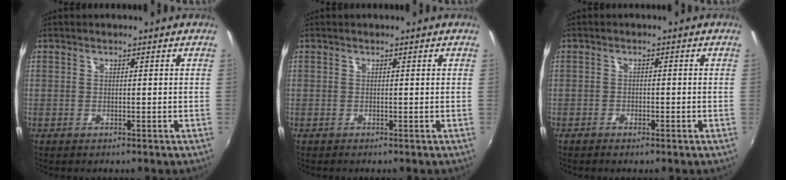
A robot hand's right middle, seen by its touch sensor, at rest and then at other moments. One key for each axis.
{"total": 0.0}
{"total": 1.6, "fx": -1.1, "fy": 0.8, "fz": 0.9, "tx": -0.017, "ty": -0.004, "tz": -0.021}